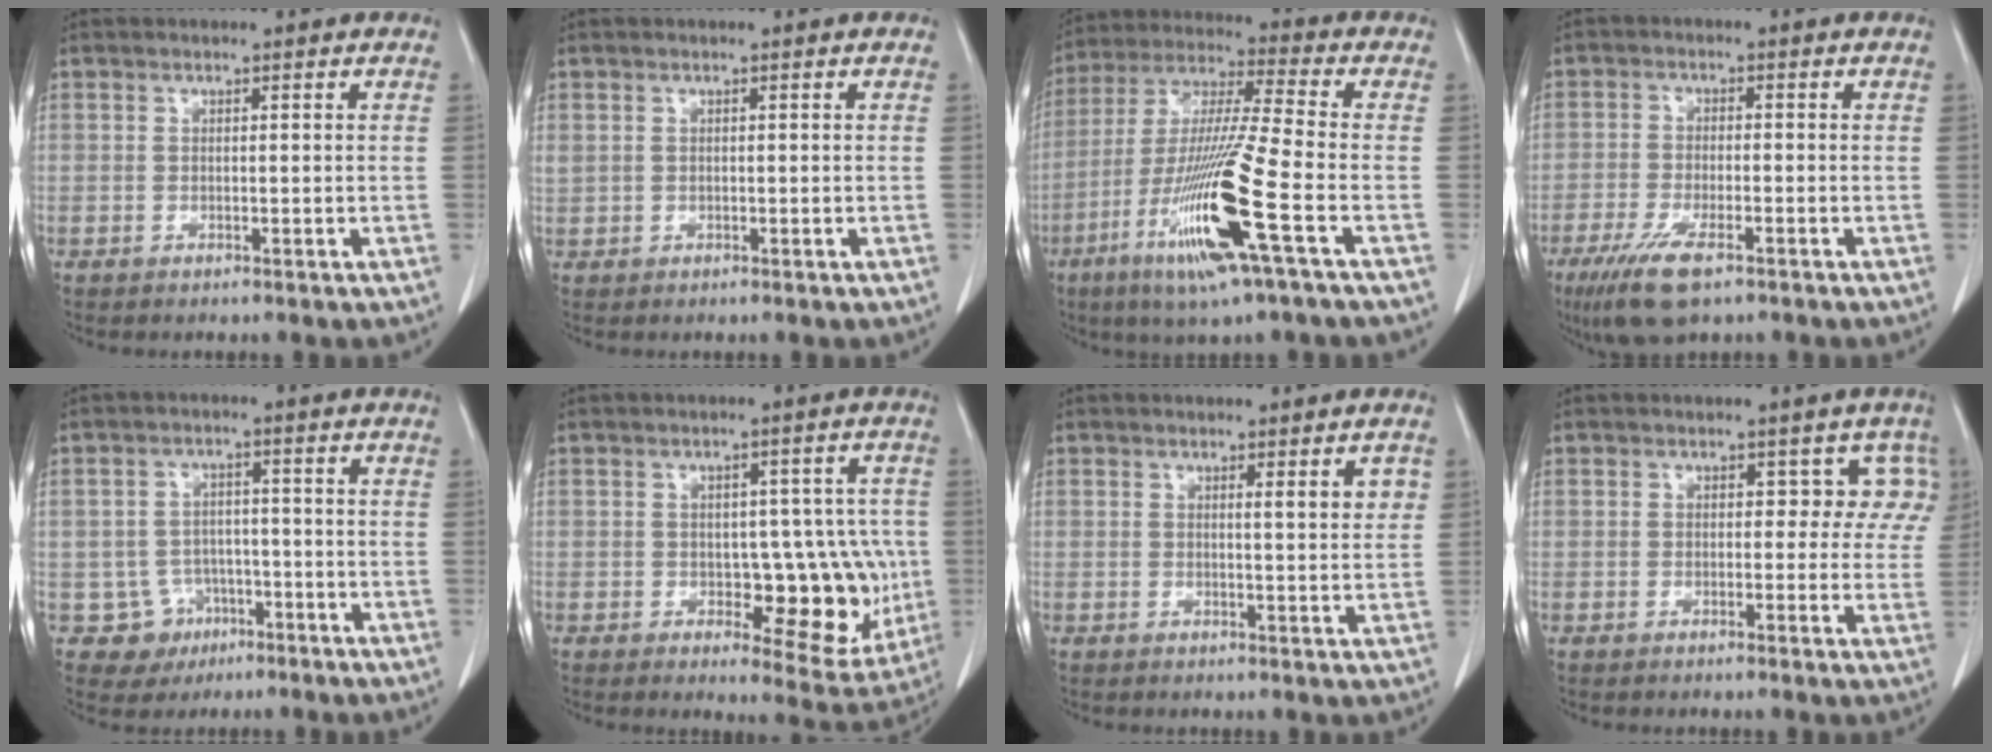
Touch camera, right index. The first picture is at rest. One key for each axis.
{"total": 1.4, "fx": 0.5, "fy": 1.1, "fz": 0.5, "tx": -0.020, "ty": 0.015, "tz": 0.016}
{"total": 17.4, "fx": -6.8, "fy": -0.5, "fz": 16.0, "tx": -0.336, "ty": -0.030, "tz": -0.133}
{"total": 7.6, "fx": -4.7, "fy": 2.1, "fz": 5.6, "tx": -0.108, "ty": -0.016, "tz": -0.080}
{"total": 5.6, "fx": -2.2, "fy": 5.1, "fz": 0.2, "tx": 0.005, "ty": 0.014, "tz": -0.028}
{"total": 11.1, "fx": -1.8, "fy": 5.5, "fz": 9.4, "tx": -0.092, "ty": 0.013, "tz": -0.009}
{"total": 3.3, "fx": 1.3, "fy": 0.4, "fz": 3.0, "tx": -0.035, "ty": -0.005, "tz": 0.017}
{"total": 4.4, "fx": 1.6, "fy": 3.1, "fz": 2.7, "tx": 0.005, "ty": 0.013, "tz": 0.008}